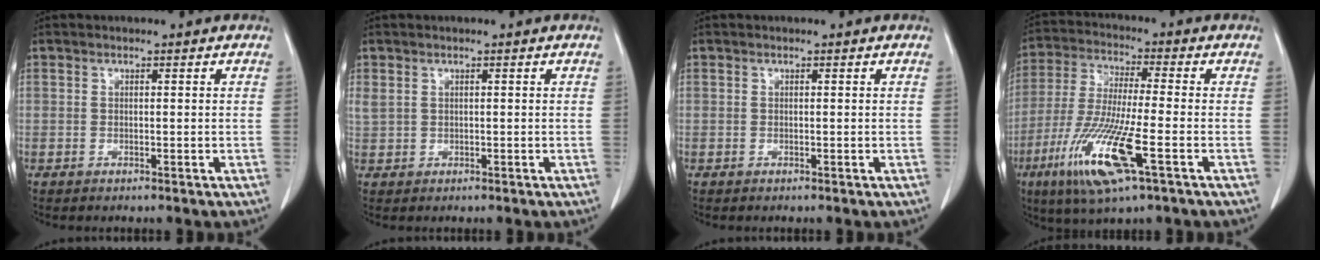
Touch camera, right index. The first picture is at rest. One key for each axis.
{"total": 1.4, "fx": 0.5, "fy": 1.1, "fz": 0.7, "tx": -0.024, "ty": 0.018, "tz": 0.015}
{"total": 0.0}
{"total": 14.0, "fx": -5.9, "fy": 1.1, "fz": 12.6, "tx": -0.267, "ty": -0.030, "tz": -0.112}